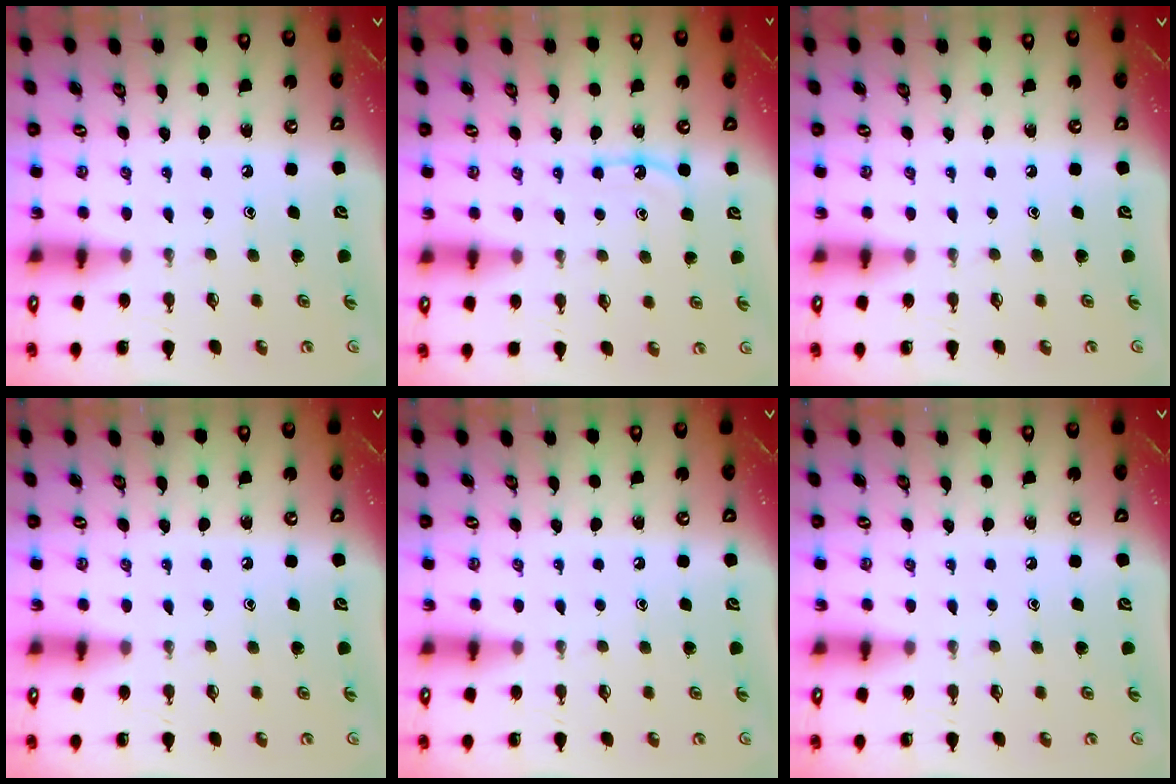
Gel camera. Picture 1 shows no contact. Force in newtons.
{"total": 7.0, "press": 6.9, "slide": 0.6}
{"total": 0.0}
{"total": 0.0}
{"total": 0.0}
{"total": 0.0}